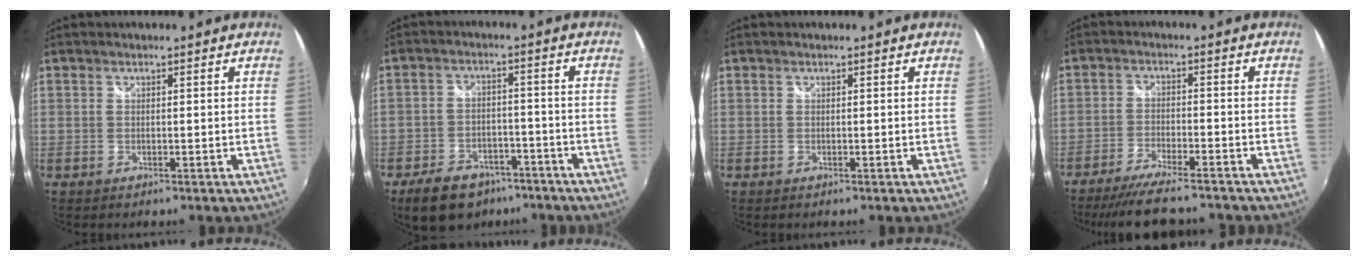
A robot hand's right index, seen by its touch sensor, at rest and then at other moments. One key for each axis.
{"total": 12.6, "fx": -8.8, "fy": 7.4, "fz": 5.3, "tx": -0.137, "ty": 0.010, "tz": -0.126}
{"total": 0.0}
{"total": 11.3, "fx": -9.8, "fy": 1.7, "fz": 5.2, "tx": -0.120, "ty": -0.019, "tz": -0.158}